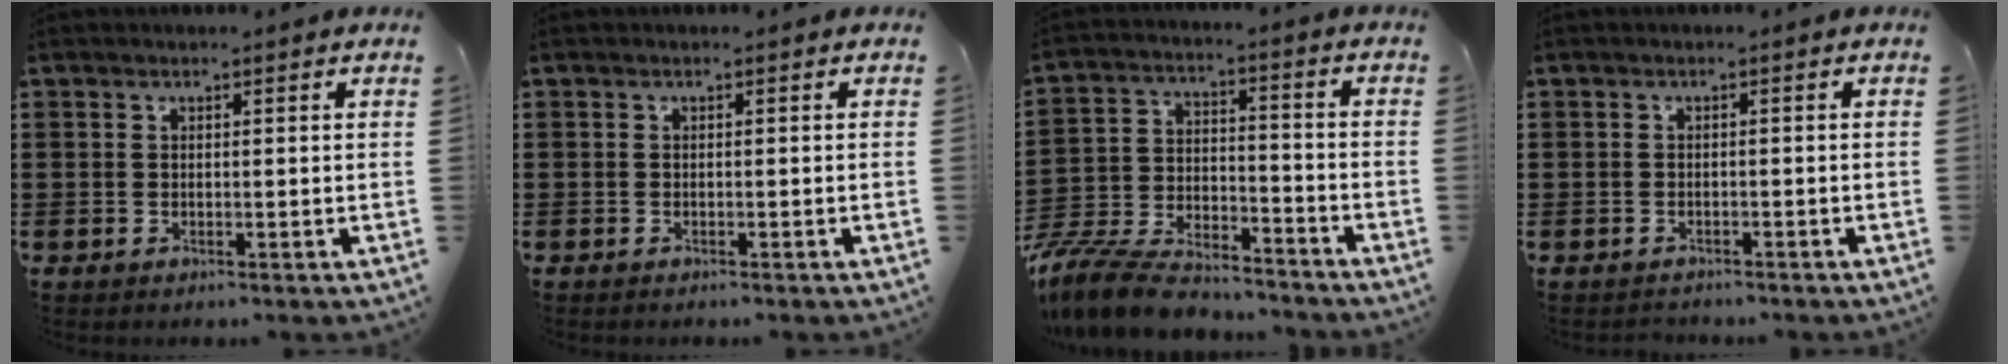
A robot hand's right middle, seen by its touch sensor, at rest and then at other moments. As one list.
[{"total": 0.0}, {"total": 9.9, "force": [-9.4, 1.9, 2.6], "torque": [-0.062, 0.015, -0.189]}, {"total": 1.0, "force": [-0.8, 0.5, -0.2], "torque": [0.003, 0.005, -0.020]}]